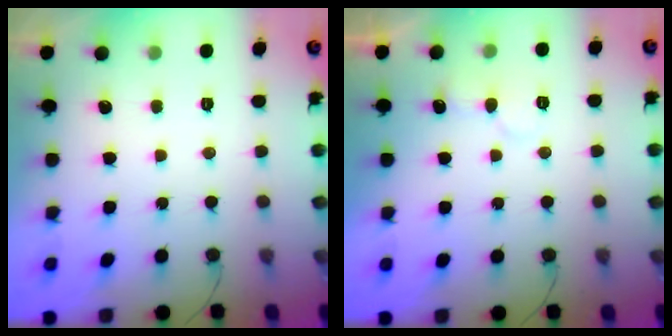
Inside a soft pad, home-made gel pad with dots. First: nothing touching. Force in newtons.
{"total": 6.5, "press": 6.5, "slide": 0.4}